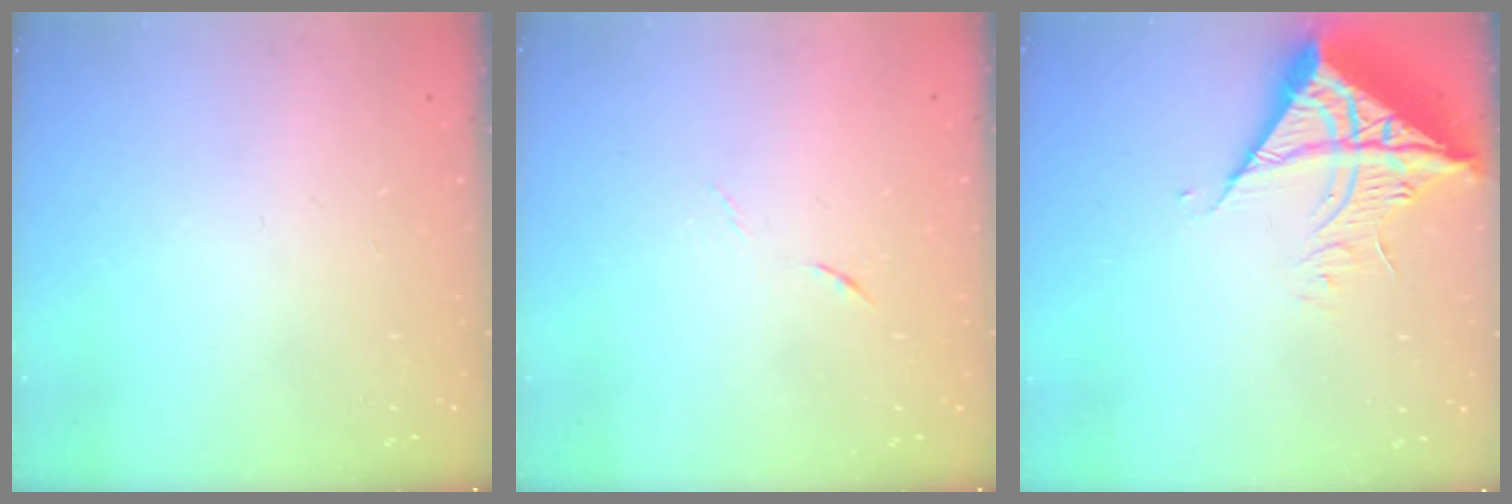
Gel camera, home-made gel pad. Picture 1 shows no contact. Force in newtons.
{"total": 4.4, "press": 4.2, "slide": 1.3}
{"total": 11.2, "press": 11.1, "slide": 1.4}